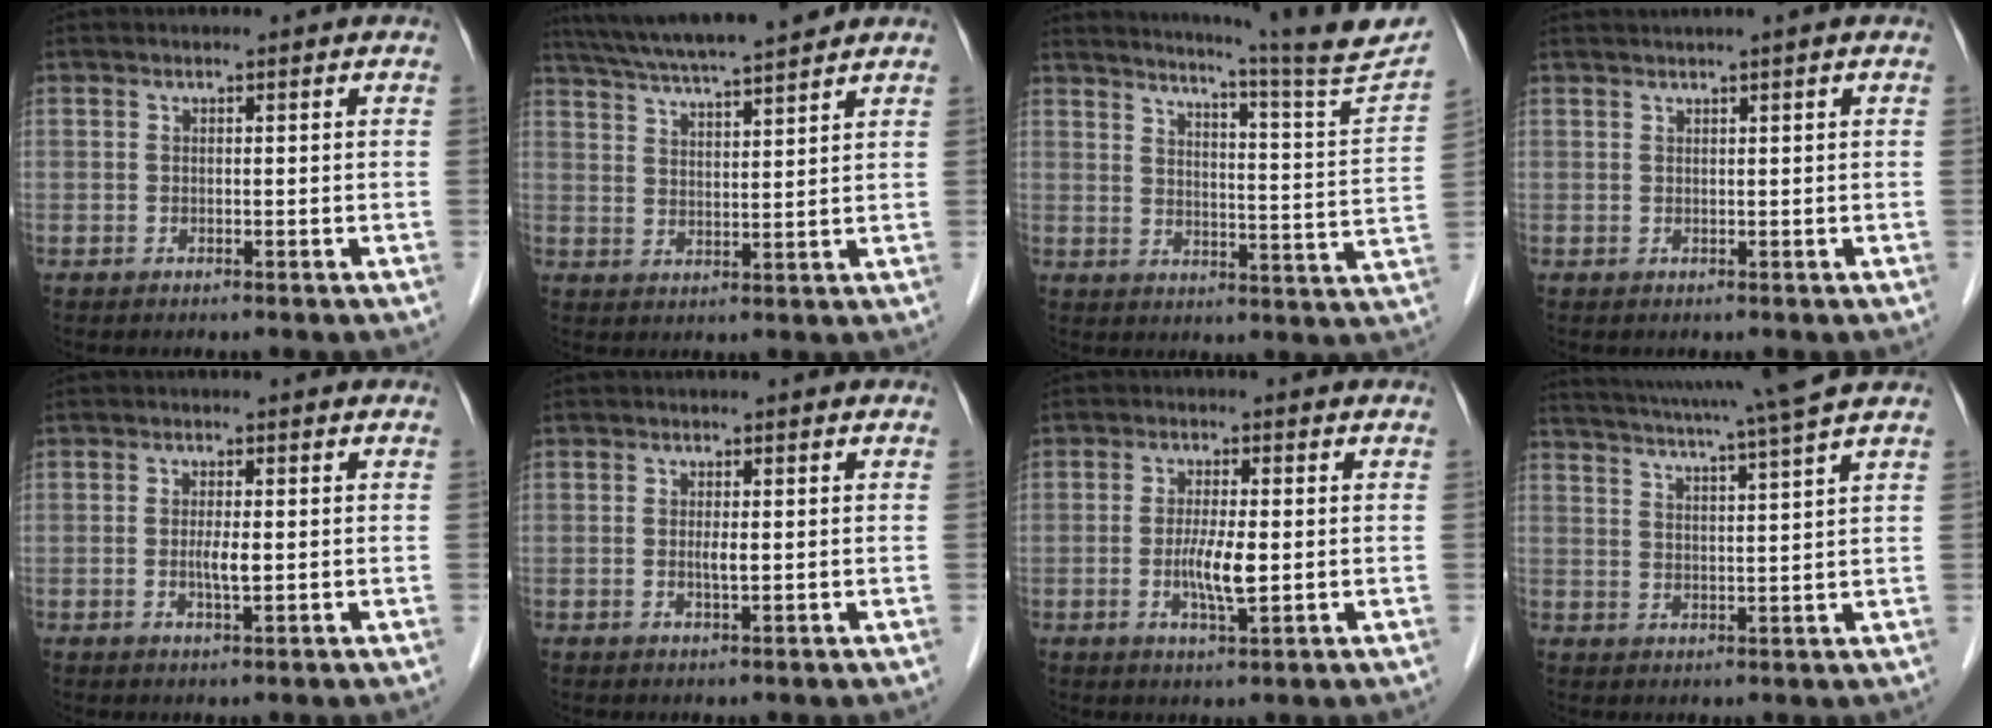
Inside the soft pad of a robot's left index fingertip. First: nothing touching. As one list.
[{"total": 12.6, "force": [11.1, 0.1, 5.9], "torque": [-0.108, 0.025, 0.173]}, {"total": 17.4, "force": [15.3, -2.3, 7.8], "torque": [-0.128, -0.058, 0.189]}, {"total": 1.8, "force": [1.4, -0.7, 0.9], "torque": [-0.016, 0.009, 0.033]}, {"total": 2.4, "force": [-0.2, 0.3, 2.3], "torque": [-0.048, -0.002, -0.004]}, {"total": 1.5, "force": [-0.1, 0.2, 1.4], "torque": [-0.029, -0.001, -0.001]}, {"total": 4.9, "force": [-0.7, 0.7, 4.8], "torque": [-0.097, -0.007, -0.013]}, {"total": 13.3, "force": [11.5, -2.0, 6.4], "torque": [-0.117, -0.007, 0.157]}]